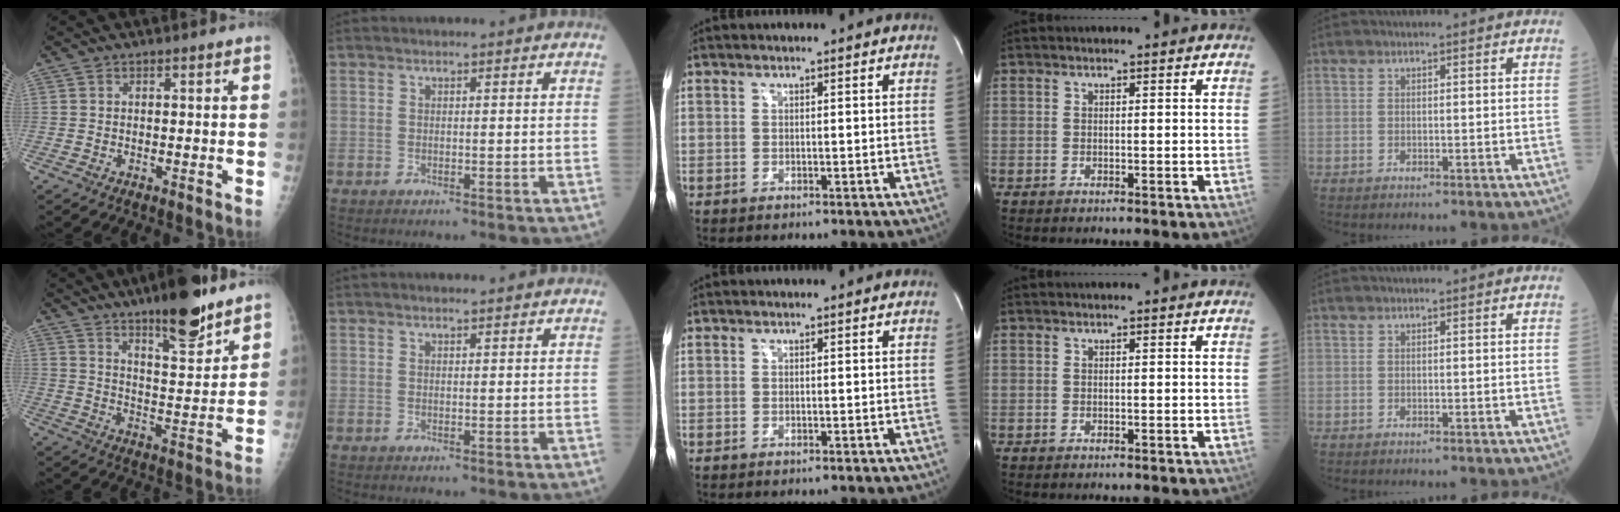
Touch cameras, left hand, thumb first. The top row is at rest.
{"thumb": {"total": 13.8, "force": [10.1, 3.4, 8.8], "torque": [-0.112, -0.069, 0.162]}, "index": {"total": 2.1, "force": [1.8, 0.1, 1.2], "torque": [-0.016, 0.014, 0.027]}}